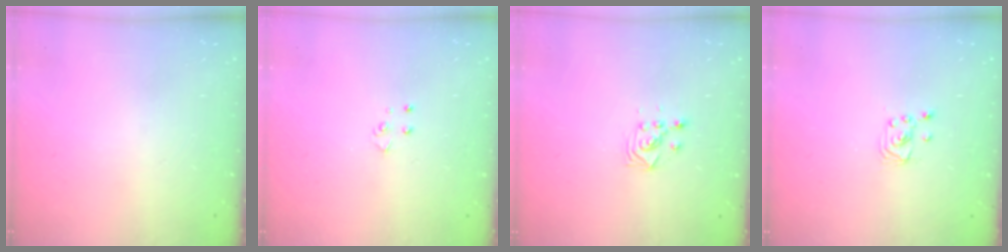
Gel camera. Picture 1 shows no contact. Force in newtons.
{"total": 4.0, "press": 4.0, "slide": 0.4}
{"total": 2.7, "press": 2.7, "slide": 0.3}
{"total": 2.0, "press": 2.0, "slide": 0.2}